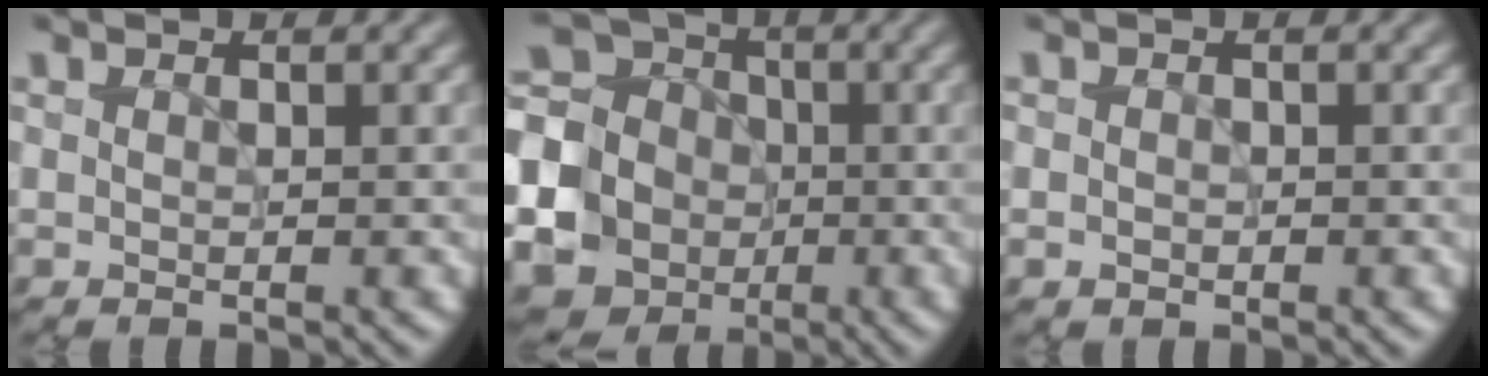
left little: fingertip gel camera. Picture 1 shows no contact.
{"total": 17.6, "force": [-4.2, 16.2, 5.3], "torque": [-0.165, -0.003, -0.104]}
{"total": 0.8, "force": [-0.2, 0.7, 0.4], "torque": [-0.004, -0.003, -0.005]}